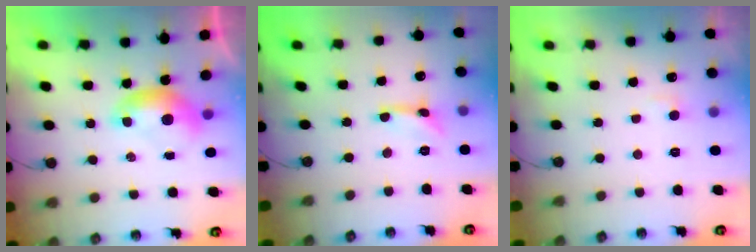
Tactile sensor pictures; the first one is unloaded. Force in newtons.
{"total": 0.9, "press": 0.8, "slide": 0.3}
{"total": 2.1, "press": 2.1, "slide": 0.6}